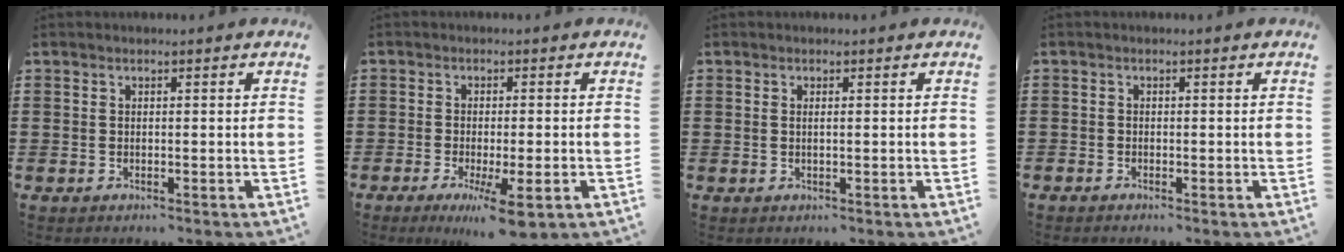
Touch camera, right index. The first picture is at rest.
{"total": 5.4, "force": [-2.7, 0.7, 4.6], "torque": [-0.086, -0.011, -0.046]}
{"total": 0.6, "force": [0.0, 0.0, 0.6], "torque": [-0.012, -0.003, 0.001]}
{"total": 0.6, "force": [-0.6, 0.2, 0.0], "torque": [0.000, 0.001, -0.012]}